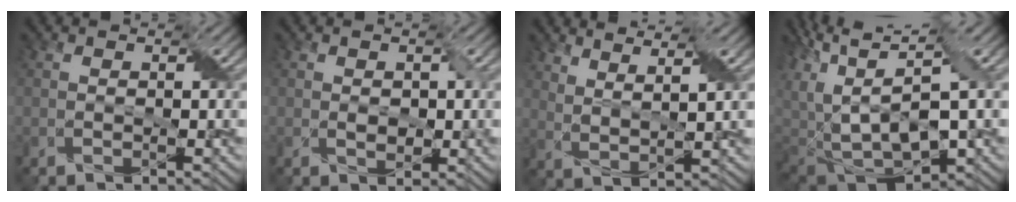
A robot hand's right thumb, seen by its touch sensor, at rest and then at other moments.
{"total": 1.8, "force": [0.0, 1.4, 1.1], "torque": [-0.024, -0.005, 0.005]}
{"total": 5.5, "force": [4.5, 1.1, 3.0], "torque": [-0.051, -0.005, 0.069]}
{"total": 15.4, "force": [0.8, 7.8, 13.3], "torque": [-0.287, -0.017, 0.069]}